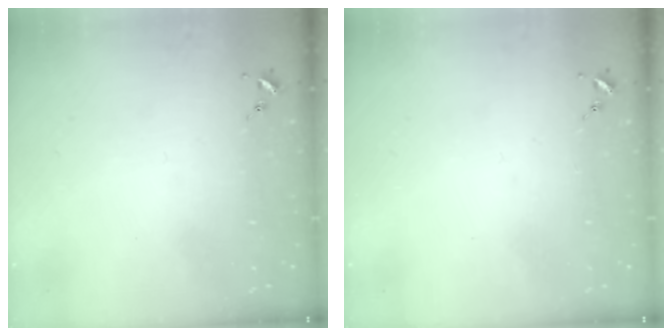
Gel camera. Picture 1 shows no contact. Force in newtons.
{"total": 0.0}